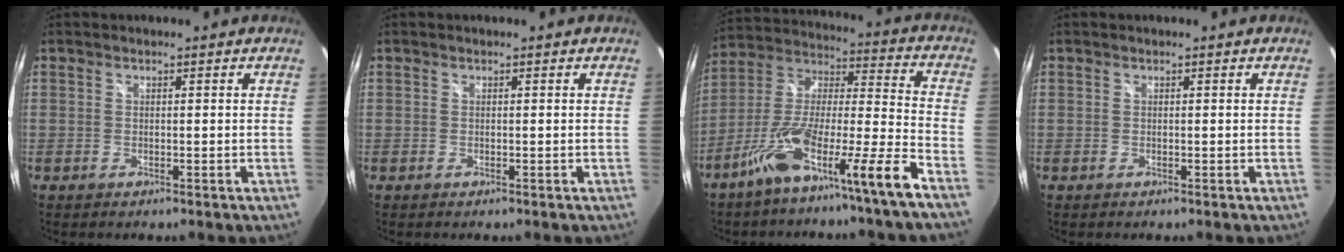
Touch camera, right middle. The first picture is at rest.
{"total": 0.0}
{"total": 16.4, "force": [-10.9, -0.6, 12.2], "torque": [-0.204, -0.017, -0.194]}
{"total": 0.0}